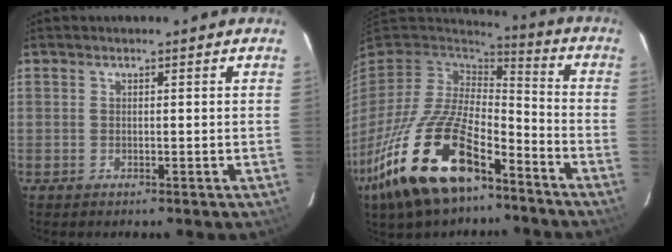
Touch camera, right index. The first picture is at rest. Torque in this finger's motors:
{"motor_torque": [2.05, -0.09, 1.06, 0.21]}